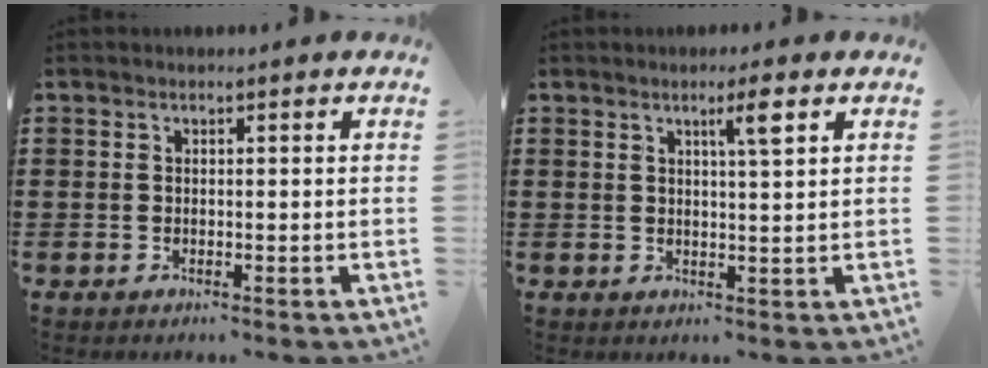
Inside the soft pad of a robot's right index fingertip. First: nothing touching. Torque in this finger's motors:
{"motor_torque": [0.39, -0.04, 0.23, 0.08]}